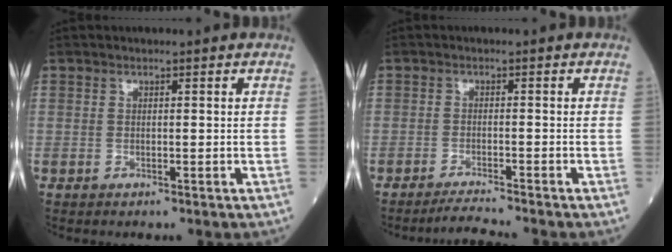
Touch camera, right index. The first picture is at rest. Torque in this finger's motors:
{"motor_torque": [-0.14, -0.05, -0.01, 0.00]}